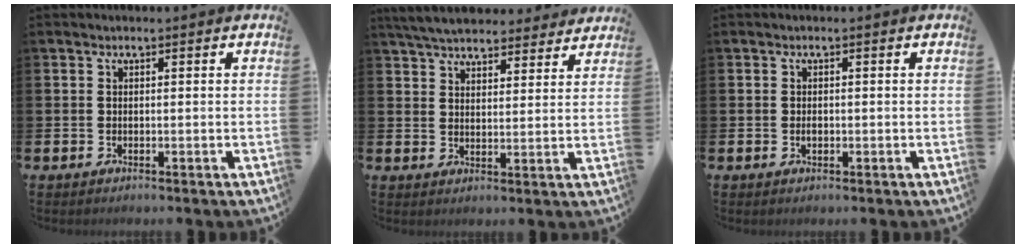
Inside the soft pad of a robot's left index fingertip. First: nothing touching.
{"total": 5.9, "force": [5.7, 1.4, 0.9], "torque": [-0.032, -0.031, 0.101]}
{"total": 0.9, "force": [-0.1, 0.5, 0.7], "torque": [-0.007, 0.000, -0.005]}